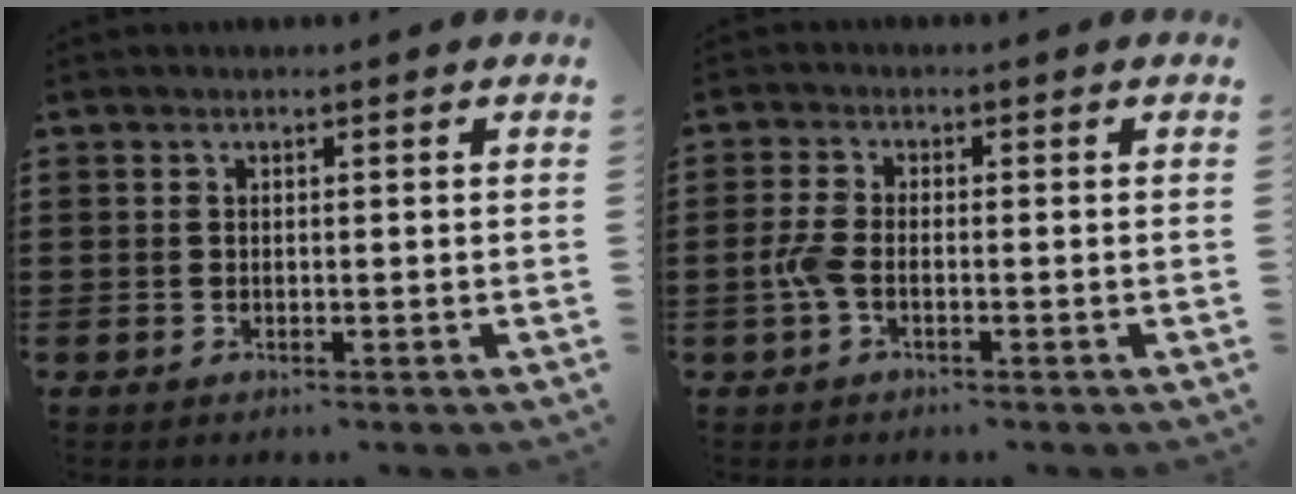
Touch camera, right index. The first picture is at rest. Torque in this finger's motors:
{"motor_torque": [2.05, -0.09, 0.45, 0.12]}